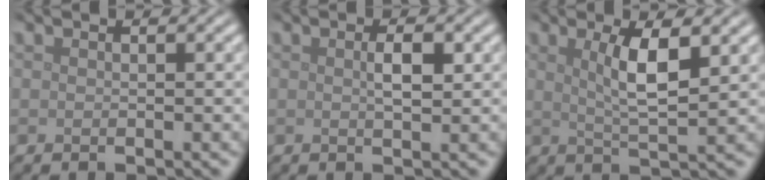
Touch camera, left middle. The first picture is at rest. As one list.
[{"total": 1.8, "force": [0.3, 0.5, 1.7], "torque": [-0.029, 0.002, 0.005]}, {"total": 4.4, "force": [1.4, 1.0, 4.1], "torque": [-0.074, -0.002, 0.025]}]